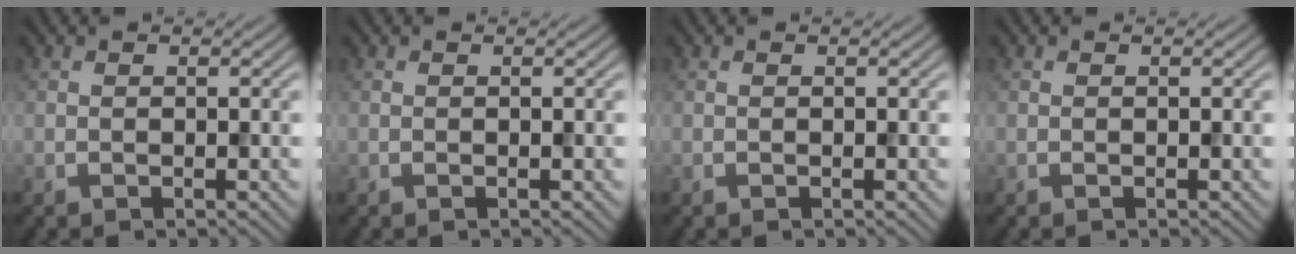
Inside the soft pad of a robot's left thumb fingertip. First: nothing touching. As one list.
[{"total": 0.0}, {"total": 0.0}, {"total": 0.0}]